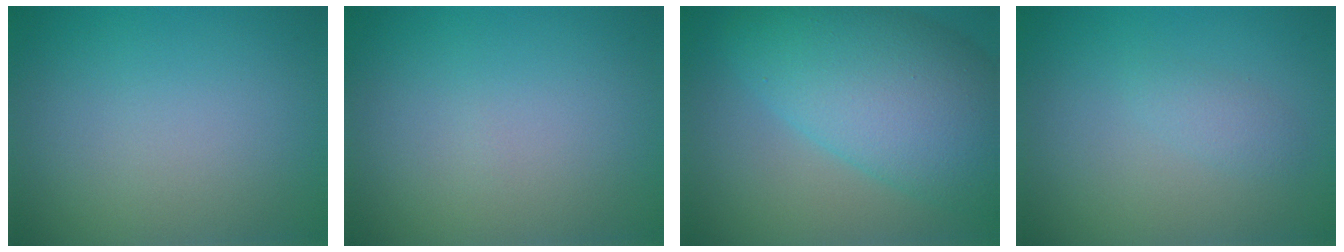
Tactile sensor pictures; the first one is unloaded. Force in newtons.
{"total": 0.0}
{"total": 11.4, "press": 11.4, "slide": 0.3}
{"total": 1.2, "press": 1.2, "slide": 0.1}